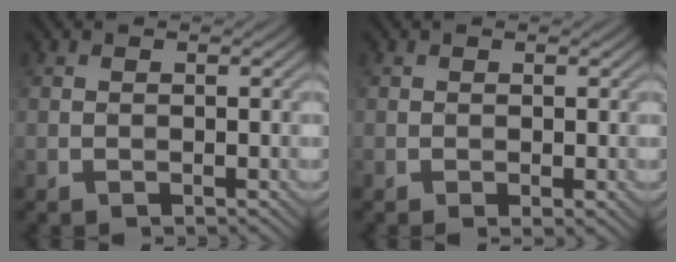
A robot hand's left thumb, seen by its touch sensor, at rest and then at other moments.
{"total": 0.9, "force": [0.1, 0.3, 0.8], "torque": [-0.020, -0.002, 0.003]}